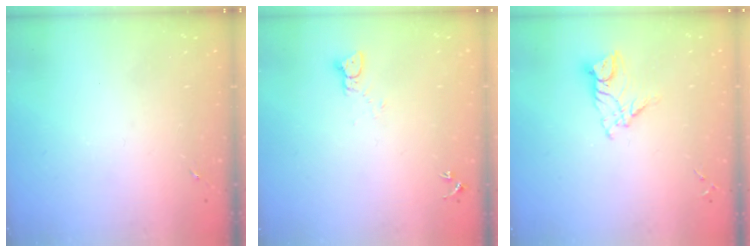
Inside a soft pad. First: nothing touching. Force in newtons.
{"total": 2.4, "press": 2.4, "slide": 0.2}
{"total": 9.7, "press": 9.6, "slide": 0.9}